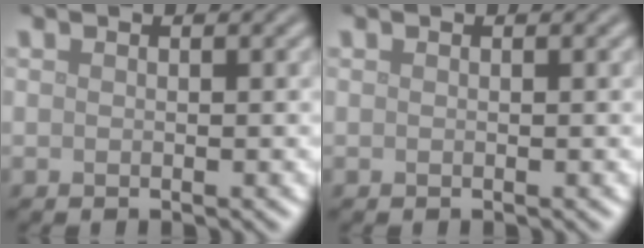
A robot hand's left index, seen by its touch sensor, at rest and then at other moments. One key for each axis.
{"total": 0.0}